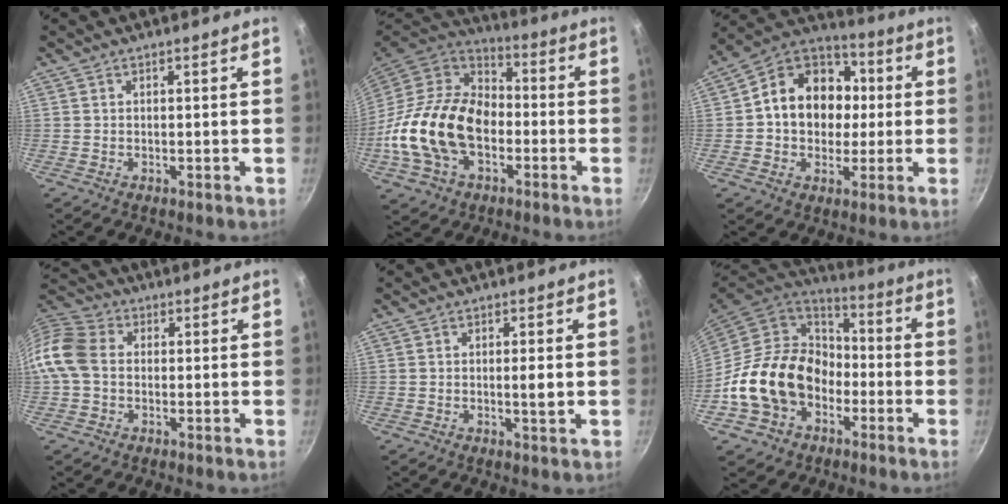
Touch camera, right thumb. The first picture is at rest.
{"total": 22.9, "force": [-4.8, 15.5, 16.2], "torque": [-0.288, 0.038, -0.101]}
{"total": 17.1, "force": [1.0, 13.9, 10.0], "torque": [-0.128, 0.029, 0.001]}
{"total": 10.1, "force": [-0.3, 7.8, 6.4], "torque": [-0.117, 0.020, -0.027]}
{"total": 2.7, "force": [0.0, 0.3, 2.7], "torque": [-0.047, -0.005, -0.002]}
{"total": 18.9, "force": [-5.1, 14.8, 10.6], "torque": [-0.160, 0.055, -0.089]}